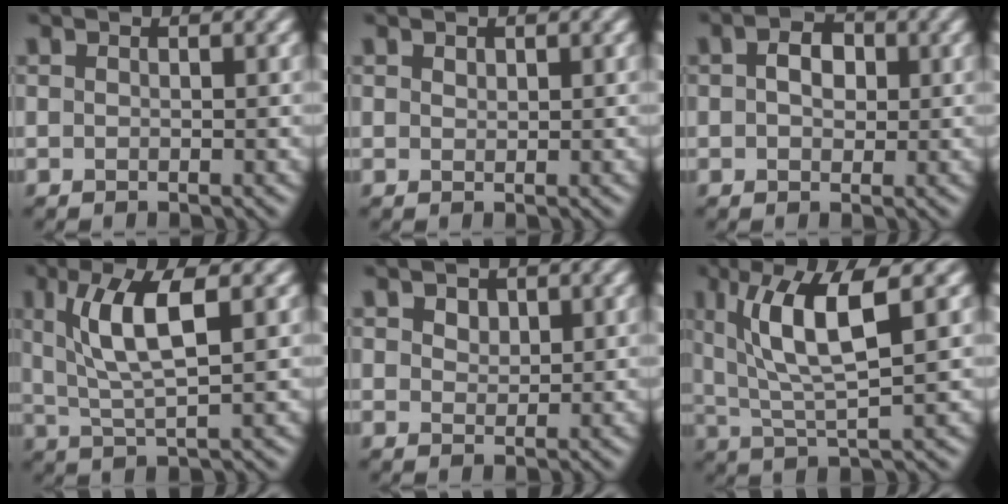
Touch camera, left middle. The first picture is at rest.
{"total": 0.7, "force": [0.5, 0.3, 0.2], "torque": [-0.004, -0.002, 0.011]}
{"total": 2.8, "force": [0.5, 1.9, 2.0], "torque": [-0.035, 0.005, 0.003]}
{"total": 6.4, "force": [2.0, 1.7, 5.8], "torque": [-0.104, 0.003, 0.038]}
{"total": 1.8, "force": [1.1, 1.1, 0.7], "torque": [-0.012, 0.002, 0.013]}
{"total": 7.4, "force": [2.5, 1.7, 6.8], "torque": [-0.124, 0.001, 0.046]}